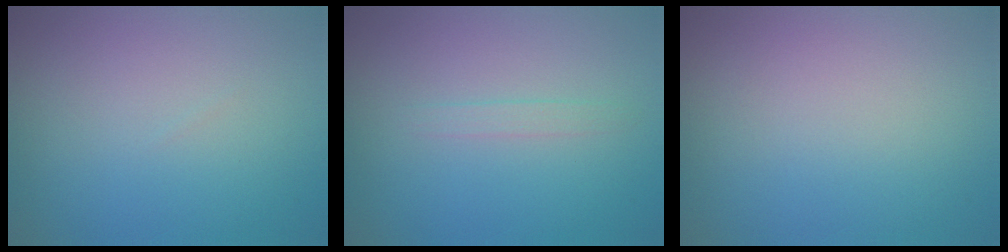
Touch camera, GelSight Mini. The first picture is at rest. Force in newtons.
{"total": 0.8, "press": 0.8, "slide": 0.2}
{"total": 0.0}